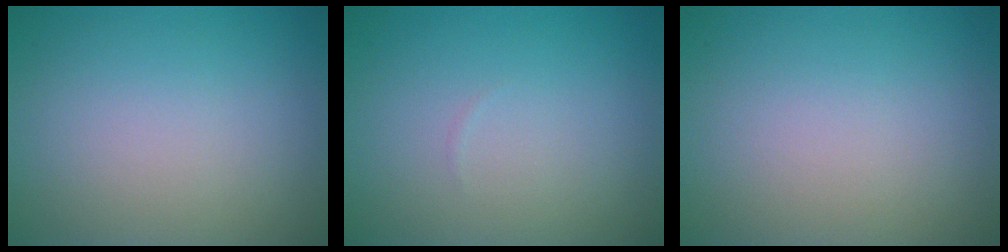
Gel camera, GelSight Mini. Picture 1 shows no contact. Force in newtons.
{"total": 0.0}
{"total": 0.0}